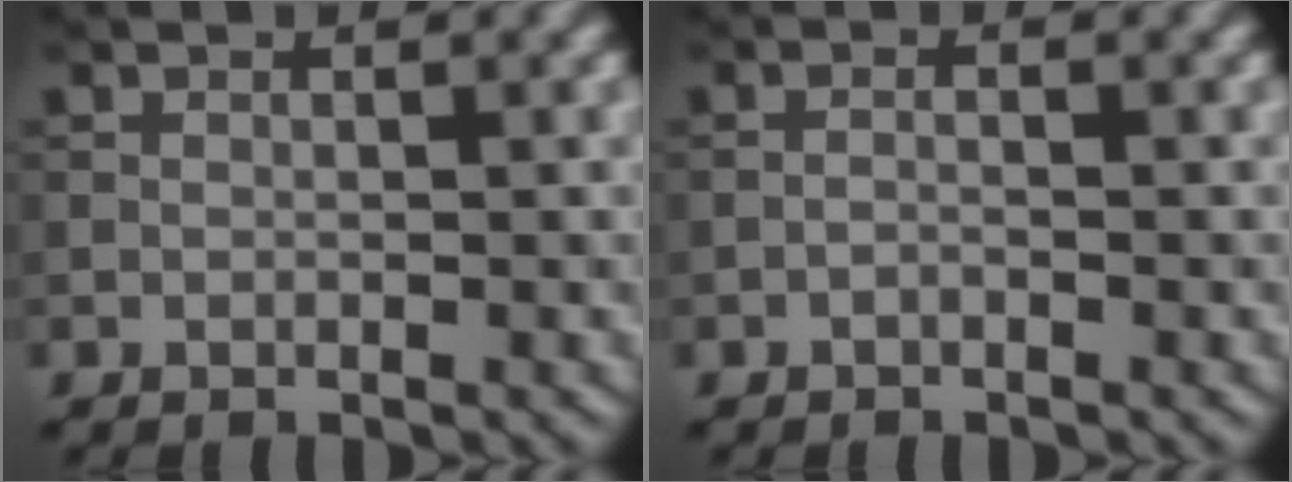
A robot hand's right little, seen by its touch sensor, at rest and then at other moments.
{"total": 0.7, "force": [-0.5, 0.2, 0.5], "torque": [-0.011, 0.002, -0.013]}